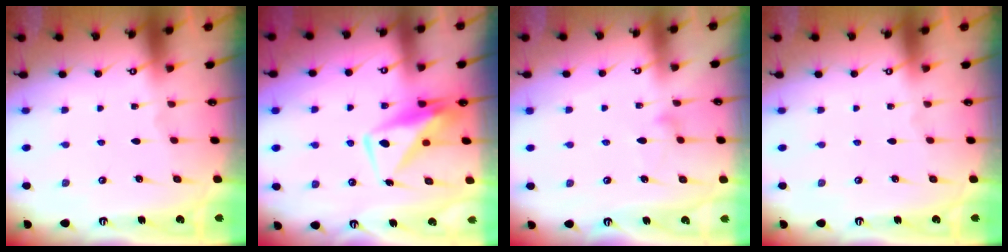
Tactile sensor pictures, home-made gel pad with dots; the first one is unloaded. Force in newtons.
{"total": 7.5, "press": 7.5, "slide": 0.9}
{"total": 7.8, "press": 7.8, "slide": 0.5}
{"total": 0.0}